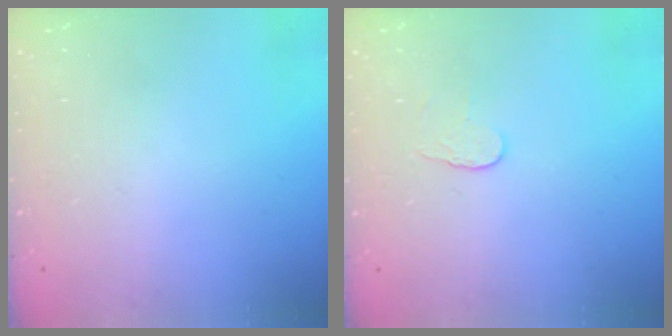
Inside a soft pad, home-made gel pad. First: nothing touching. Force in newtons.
{"total": 3.1, "press": 3.1, "slide": 0.3}